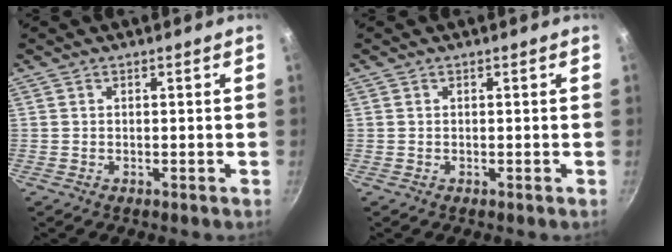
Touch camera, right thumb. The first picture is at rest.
{"total": 0.0}